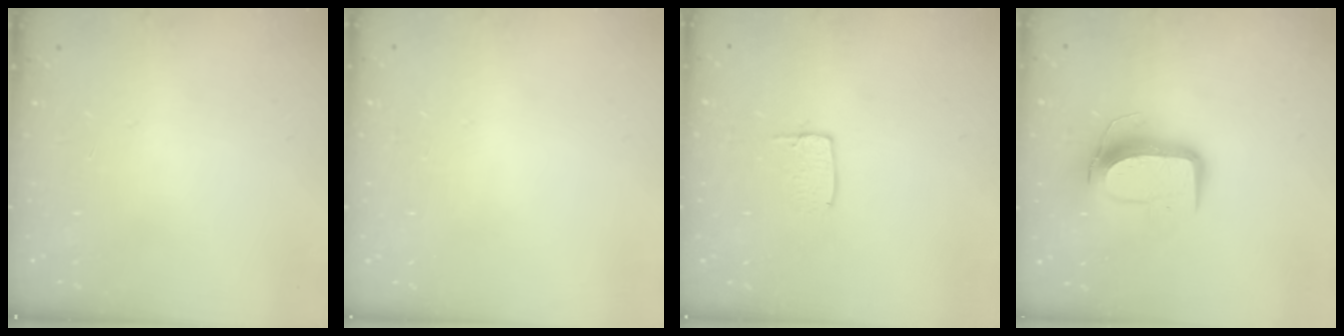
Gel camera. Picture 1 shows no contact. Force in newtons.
{"total": 0.0}
{"total": 3.8, "press": 3.8, "slide": 0.2}
{"total": 10.6, "press": 10.6, "slide": 0.2}